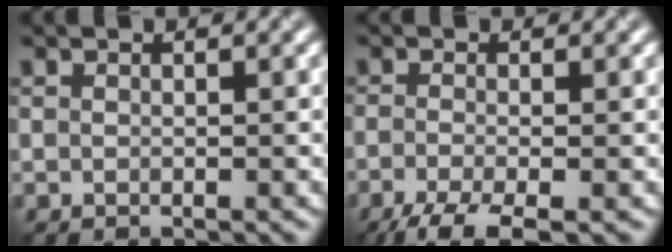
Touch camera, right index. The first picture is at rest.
{"total": 4.2, "force": [-2.8, 1.0, 3.0], "torque": [-0.056, -0.007, -0.062]}